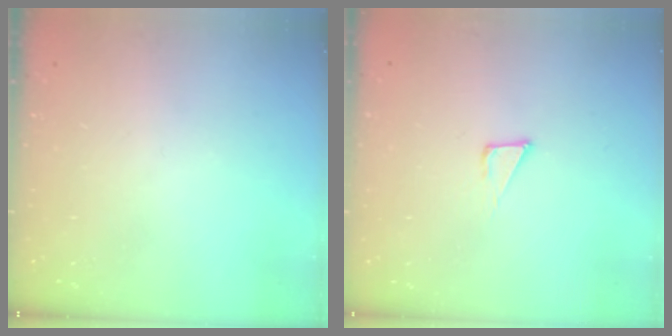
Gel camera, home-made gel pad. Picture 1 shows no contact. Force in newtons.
{"total": 4.3, "press": 4.3, "slide": 0.1}